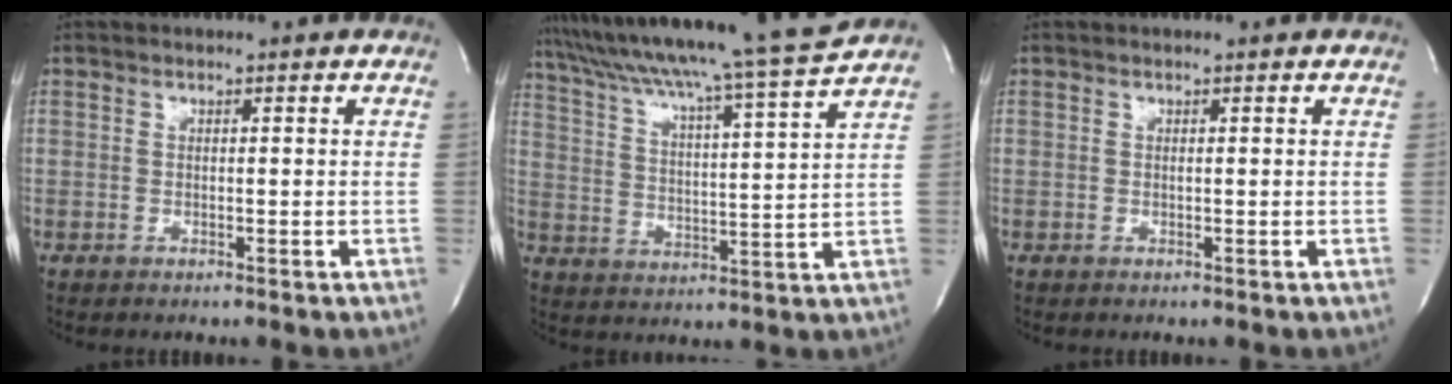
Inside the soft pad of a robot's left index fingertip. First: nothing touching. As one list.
[{"total": 17.8, "force": [15.9, -2.5, 7.5], "torque": [-0.136, -0.037, 0.237]}, {"total": 0.0}]